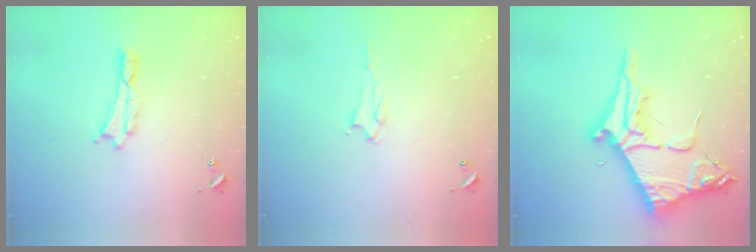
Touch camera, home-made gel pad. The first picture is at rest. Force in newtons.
{"total": 2.2, "press": 2.2, "slide": 0.4}
{"total": 10.4, "press": 10.4, "slide": 1.1}